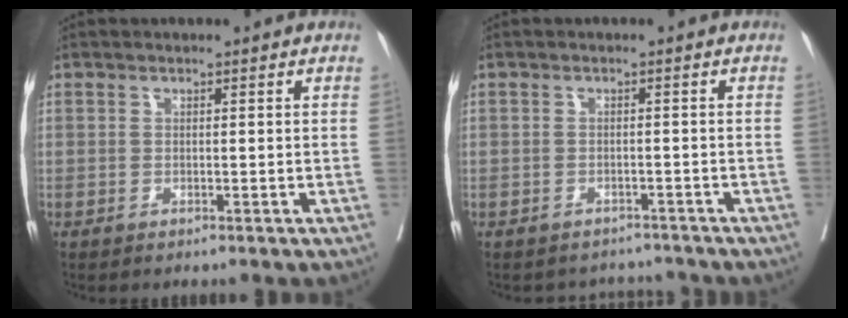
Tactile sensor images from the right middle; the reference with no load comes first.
{"total": 3.6, "force": [-3.4, 1.0, -0.9], "torque": [0.014, 0.009, -0.046]}